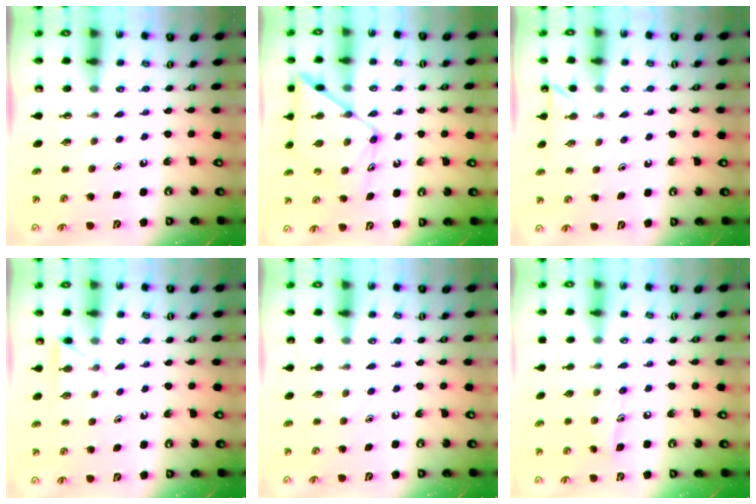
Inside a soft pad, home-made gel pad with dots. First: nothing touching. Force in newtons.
{"total": 12.2, "press": 12.2, "slide": 1.0}
{"total": 2.1, "press": 2.1, "slide": 0.3}
{"total": 3.9, "press": 3.9, "slide": 0.4}
{"total": 2.9, "press": 2.9, "slide": 0.4}
{"total": 9.1, "press": 9.1, "slide": 0.6}